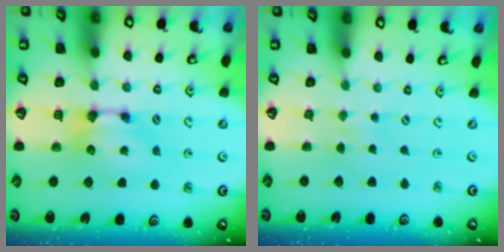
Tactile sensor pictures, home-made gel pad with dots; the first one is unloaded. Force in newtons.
{"total": 3.9, "press": 3.9, "slide": 0.1}